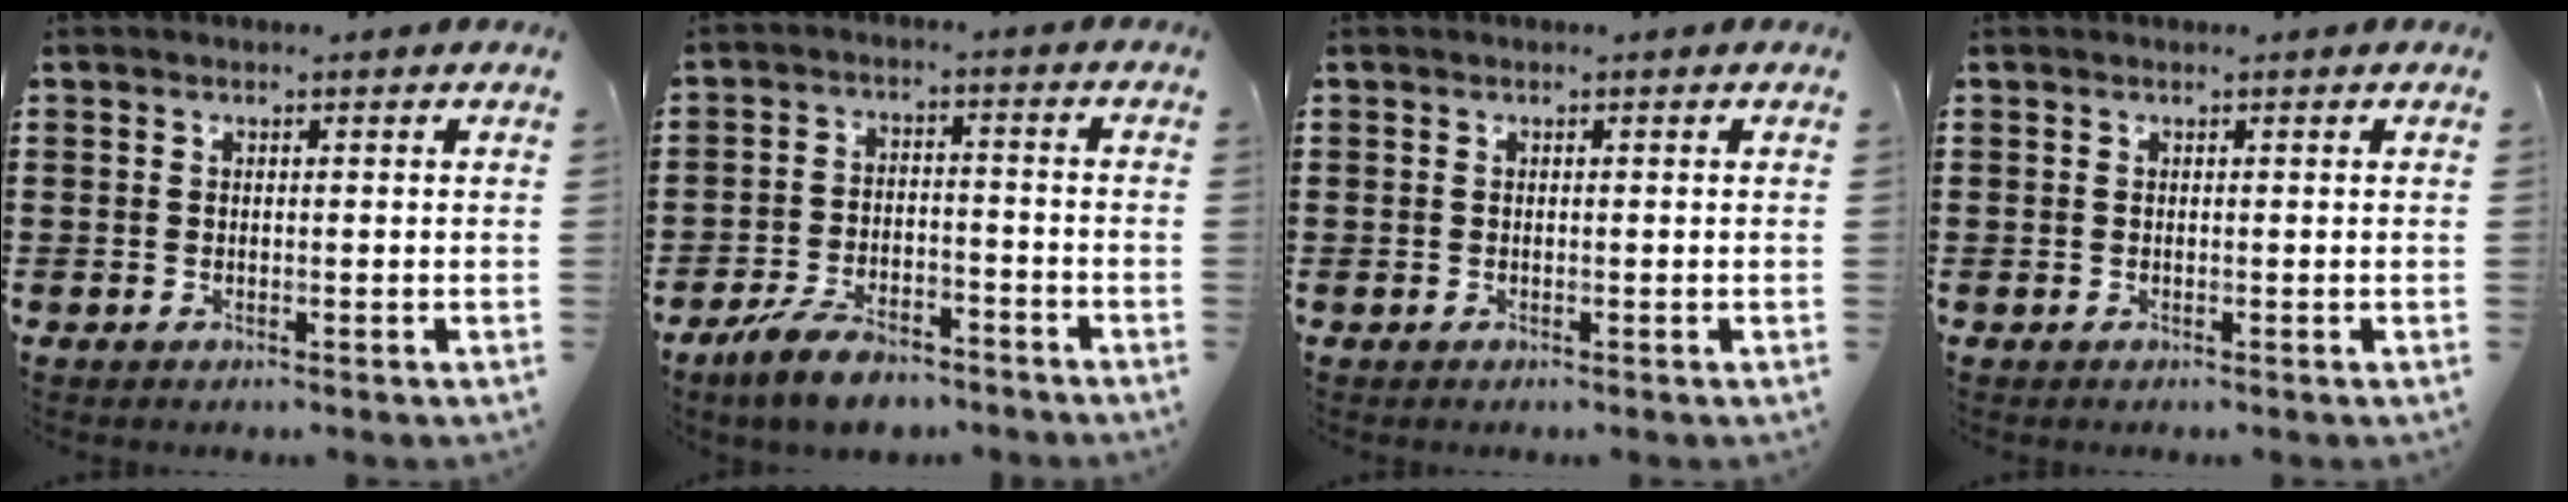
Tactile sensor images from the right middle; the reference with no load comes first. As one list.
[{"total": 6.5, "force": [-5.5, 2.1, 2.7], "torque": [-0.062, 0.005, -0.107]}, {"total": 0.0}, {"total": 0.0}]